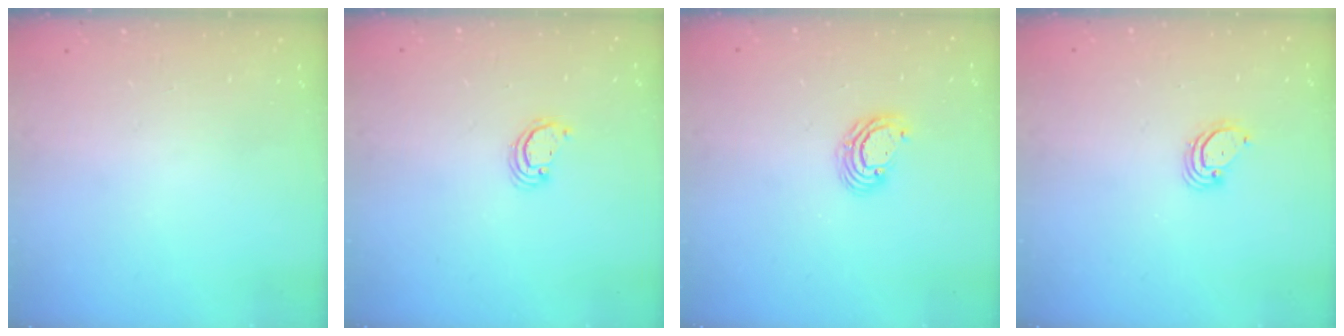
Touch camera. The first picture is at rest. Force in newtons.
{"total": 2.6, "press": 2.6, "slide": 0.2}
{"total": 4.9, "press": 4.8, "slide": 0.2}
{"total": 3.8, "press": 3.8, "slide": 0.3}